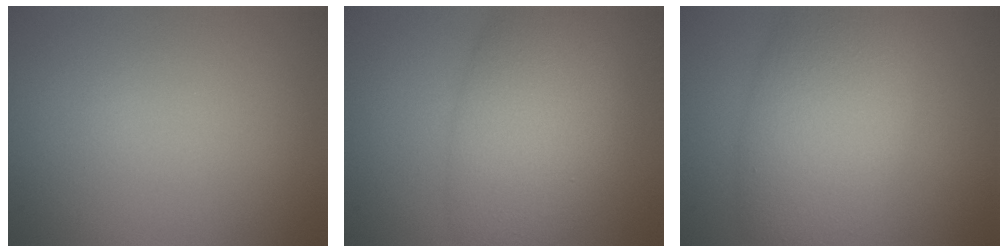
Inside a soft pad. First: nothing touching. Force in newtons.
{"total": 7.8, "press": 7.7, "slide": 0.4}
{"total": 8.0, "press": 8.0, "slide": 0.6}